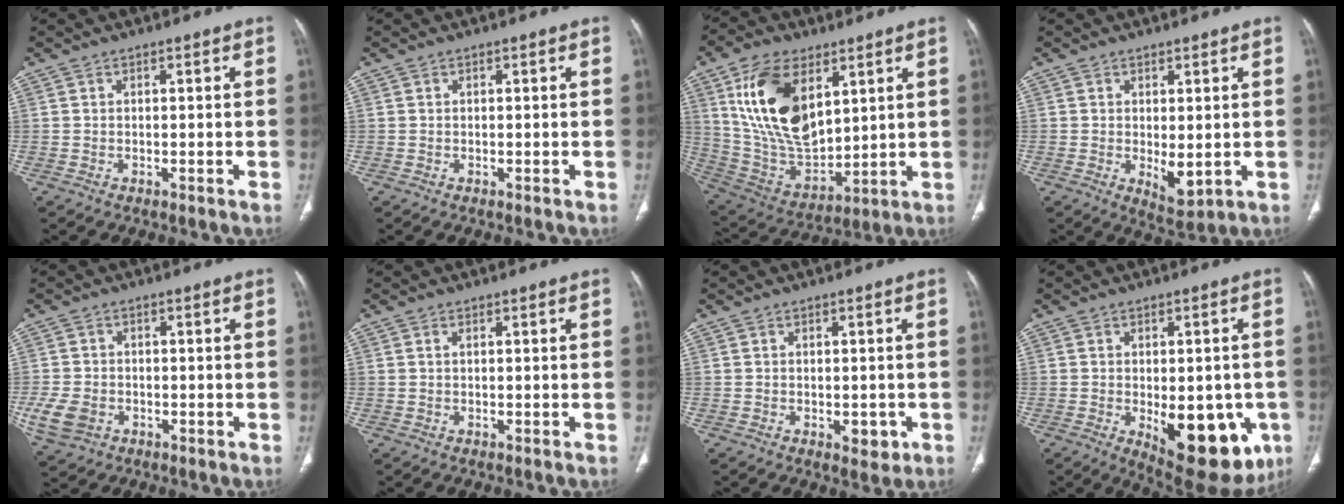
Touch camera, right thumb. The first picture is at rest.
{"total": 0.0}
{"total": 20.5, "force": [7.8, 11.3, 15.2], "torque": [-0.260, -0.033, 0.158]}
{"total": 4.9, "force": [-0.4, 2.3, 4.3], "torque": [-0.058, -0.016, 0.007]}
{"total": 6.8, "force": [-2.0, 5.3, 3.7], "torque": [-0.078, 0.005, -0.030]}
{"total": 0.6, "force": [0.2, 0.3, 0.5], "torque": [-0.011, 0.004, 0.005]}
{"total": 3.3, "force": [-1.0, 2.0, 2.5], "torque": [-0.018, -0.001, -0.005]}
{"total": 17.8, "force": [-5.4, 8.7, 14.5], "torque": [-0.140, -0.004, -0.046]}